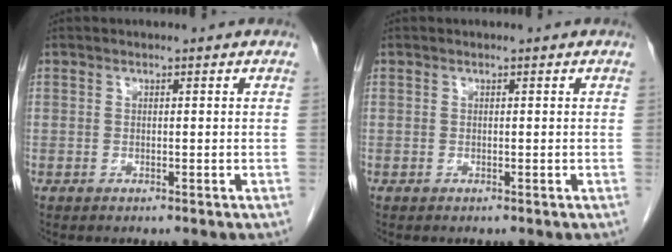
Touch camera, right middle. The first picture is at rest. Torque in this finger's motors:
{"motor_torque": [-0.18, -0.07, -0.02, -0.01]}